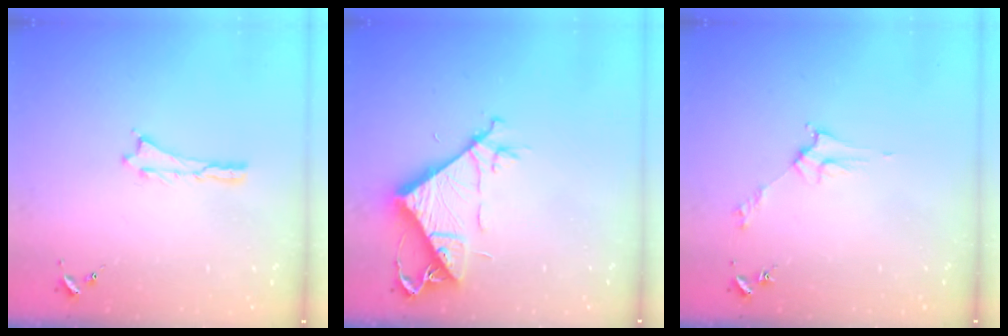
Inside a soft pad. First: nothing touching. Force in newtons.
{"total": 9.5, "press": 9.5, "slide": 0.4}
{"total": 2.8, "press": 2.8, "slide": 0.3}